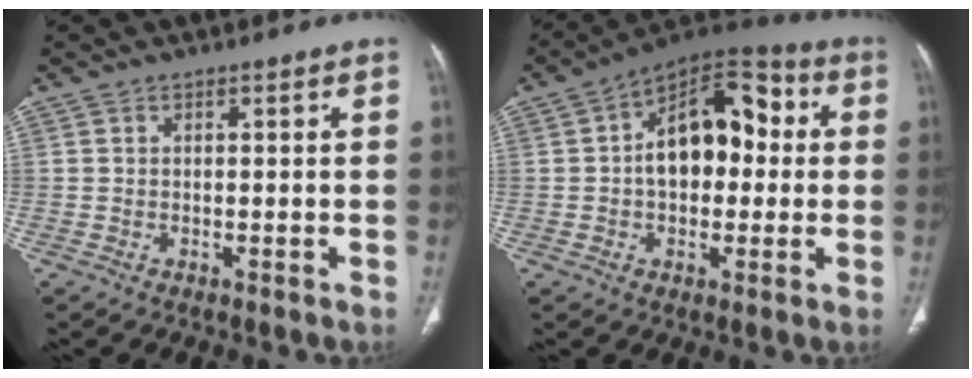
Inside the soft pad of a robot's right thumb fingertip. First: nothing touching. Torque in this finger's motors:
{"motor_torque": [1.53, 1.60, 0.69, -0.18, 0.22]}